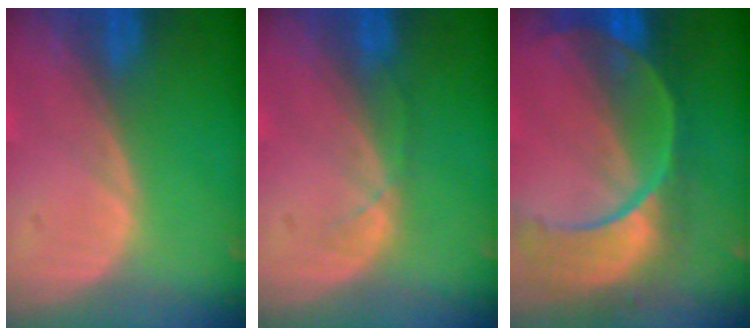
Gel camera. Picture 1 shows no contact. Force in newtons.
{"total": 1.4, "press": 1.3, "slide": 0.3}
{"total": 11.2, "press": 9.4, "slide": 6.2}